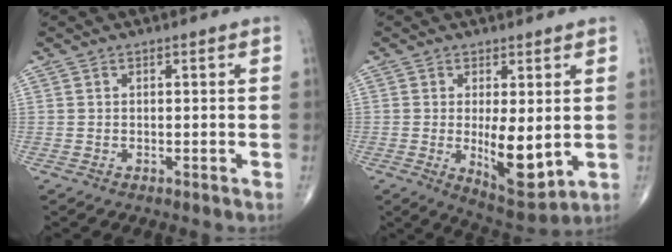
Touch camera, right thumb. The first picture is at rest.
{"total": 9.5, "force": [-0.6, 3.6, 8.8], "torque": [-0.125, -0.027, 0.004]}